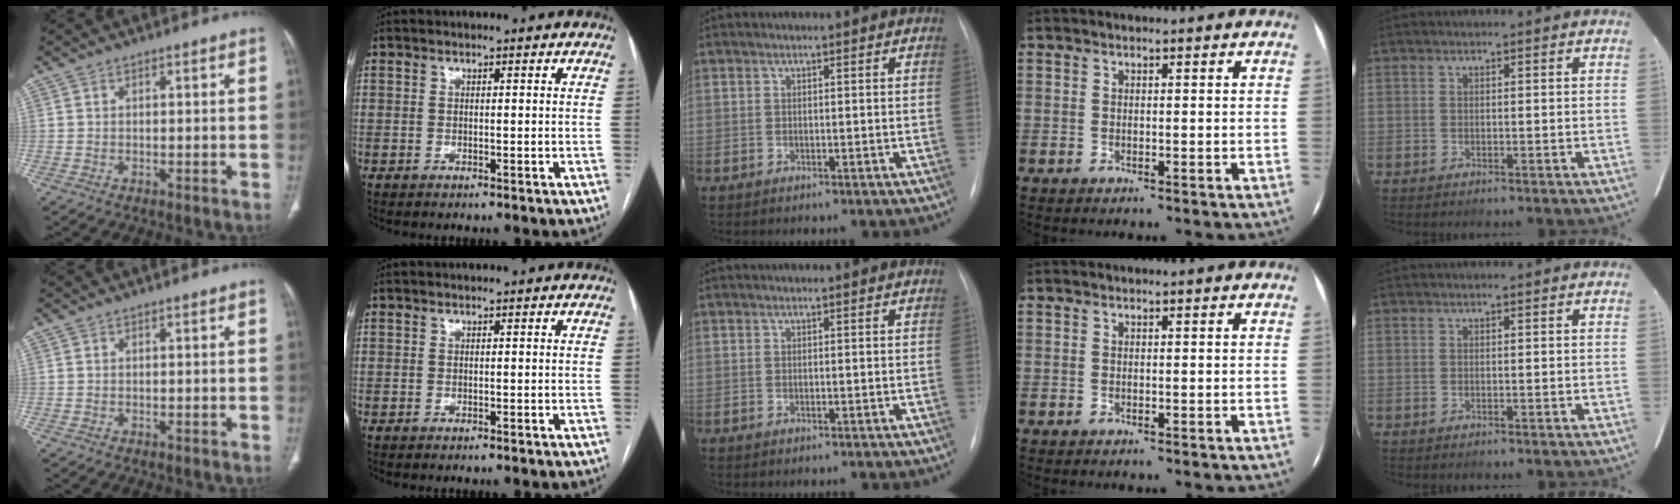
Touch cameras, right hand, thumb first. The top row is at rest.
{}